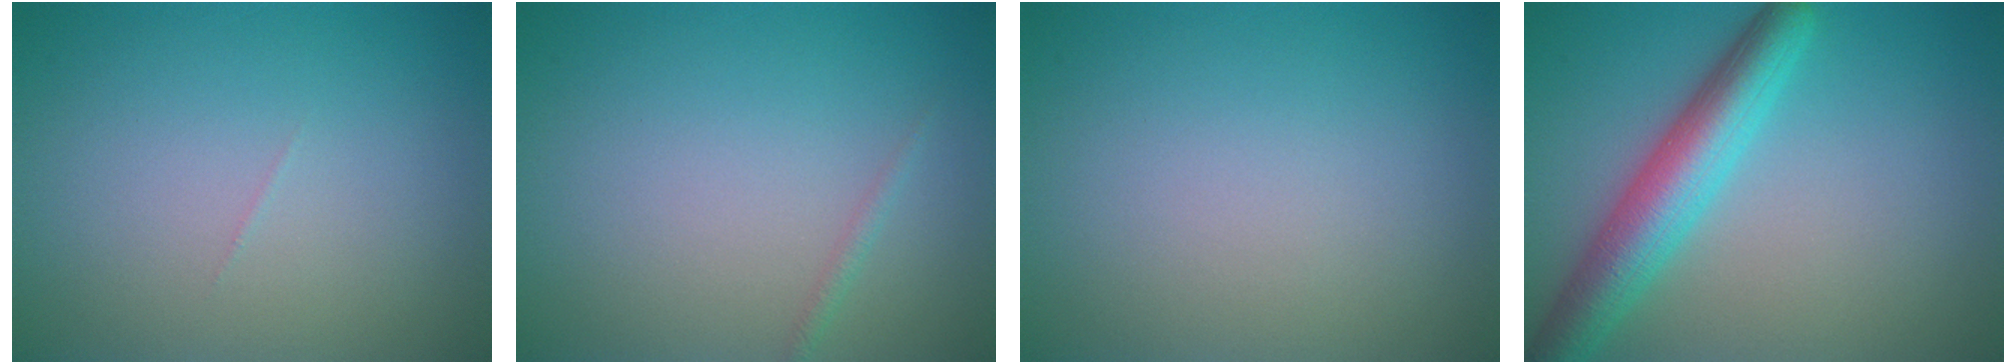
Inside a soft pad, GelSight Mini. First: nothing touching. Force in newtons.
{"total": 0.7, "press": 0.7, "slide": 0.0}
{"total": 0.0}
{"total": 6.0, "press": 6.0, "slide": 0.2}